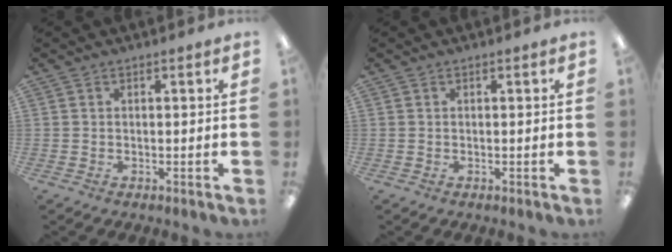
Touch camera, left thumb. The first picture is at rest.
{"total": 0.0}